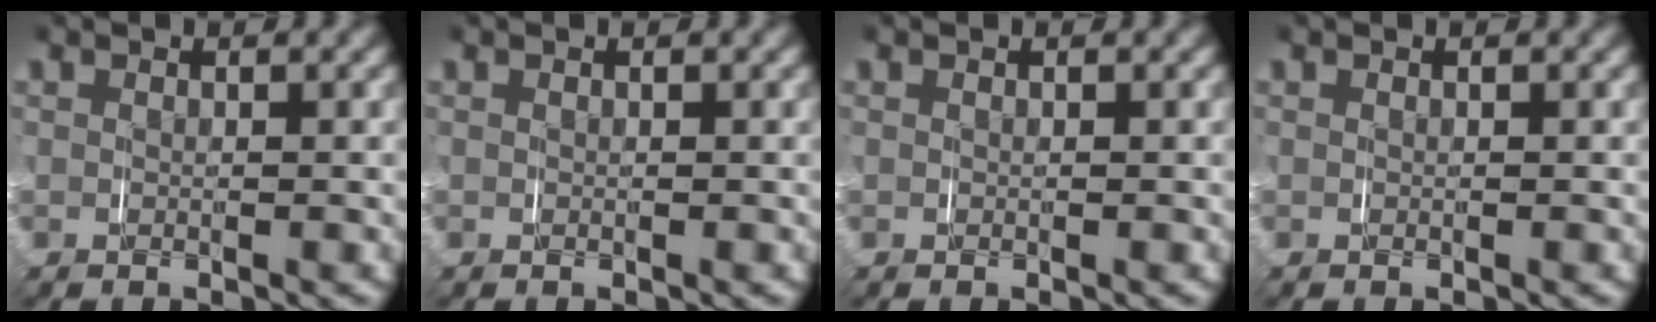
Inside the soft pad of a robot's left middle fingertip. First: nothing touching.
{"total": 0.0}
{"total": 0.0}
{"total": 0.0}